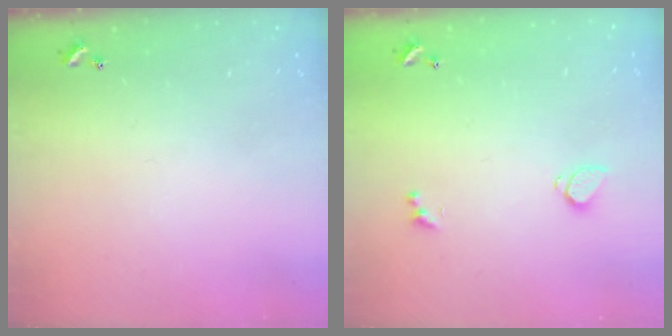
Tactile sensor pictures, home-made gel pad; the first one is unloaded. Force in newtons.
{"total": 0.8, "press": 0.6, "slide": 0.4}